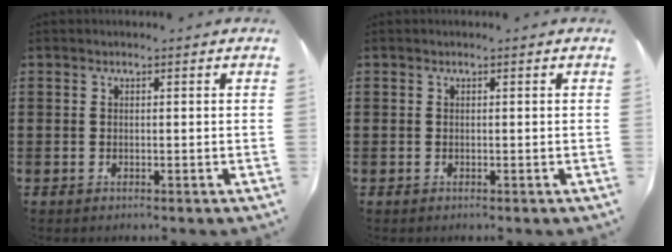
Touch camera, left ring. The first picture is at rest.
{"total": 0.0}